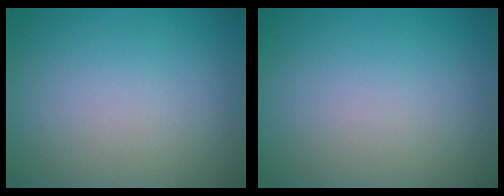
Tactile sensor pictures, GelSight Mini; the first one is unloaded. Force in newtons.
{"total": 0.0}